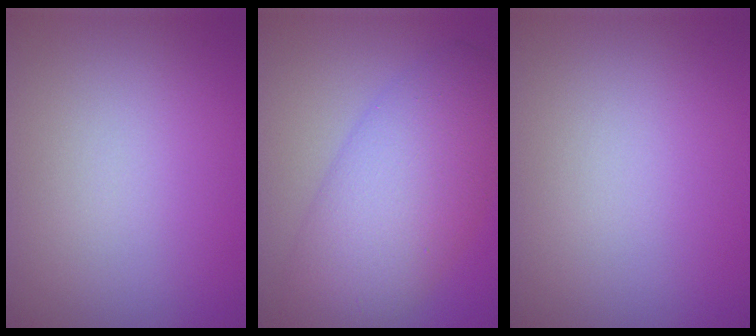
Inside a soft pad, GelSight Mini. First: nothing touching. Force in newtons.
{"total": 8.4, "press": 8.4, "slide": 0.2}
{"total": 0.0}